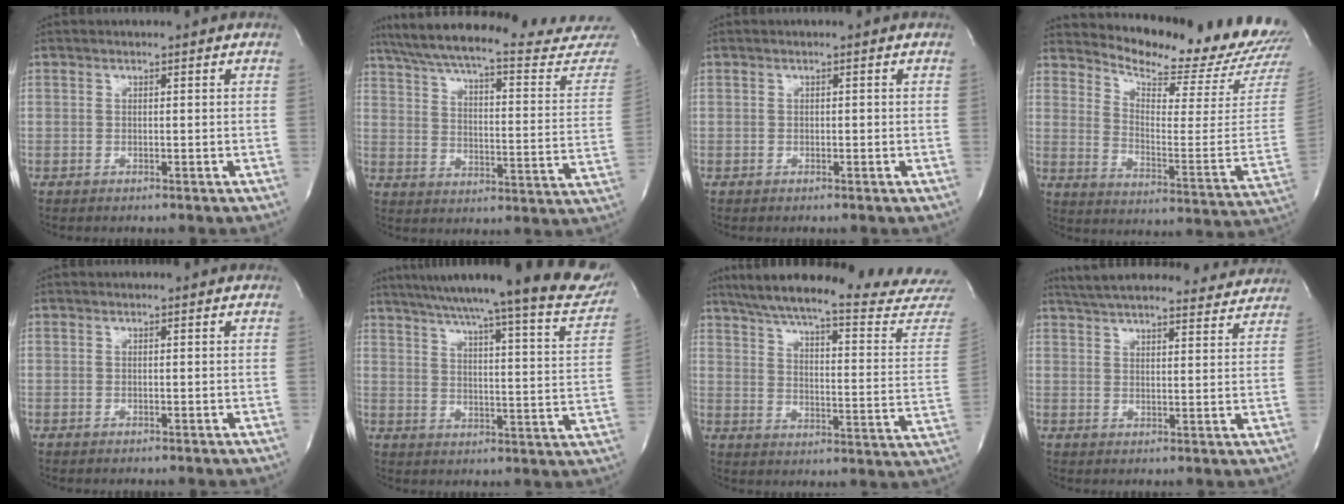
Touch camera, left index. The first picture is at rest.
{"total": 29.6, "force": [26.7, 2.8, 12.4], "torque": [-0.191, -0.084, 0.336]}
{"total": 0.5, "force": [-0.5, 0.1, 0.1], "torque": [0.002, -0.003, -0.008]}
{"total": 18.9, "force": [18.3, 1.1, 4.6], "torque": [-0.083, -0.120, 0.231]}
{"total": 0.0}
{"total": 23.7, "force": [20.5, 1.0, 11.9], "torque": [-0.174, -0.049, 0.255]}
{"total": 28.1, "force": [25.5, 0.9, 11.6], "torque": [-0.181, -0.098, 0.319]}
{"total": 22.1, "force": [20.5, 3.6, 7.6], "torque": [-0.126, 0.000, 0.267]}